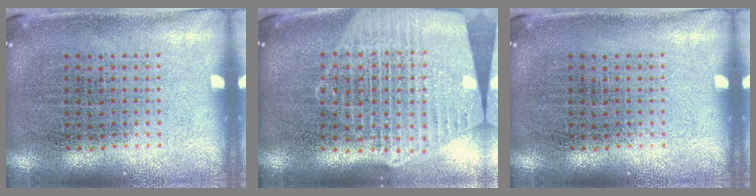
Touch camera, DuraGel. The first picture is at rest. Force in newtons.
{"total": 2.6, "press": 2.2, "slide": 1.4}
{"total": 0.0}